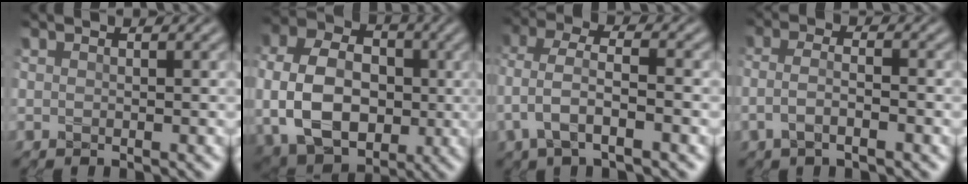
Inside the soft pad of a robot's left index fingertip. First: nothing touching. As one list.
[{"total": 10.7, "force": [-0.5, 7.7, 7.4], "torque": [-0.150, -0.001, -0.017]}, {"total": 4.8, "force": [-1.5, 2.0, 4.0], "torque": [-0.091, 0.006, -0.033]}, {"total": 2.9, "force": [-1.0, 1.0, 2.5], "torque": [-0.052, 0.001, -0.026]}]